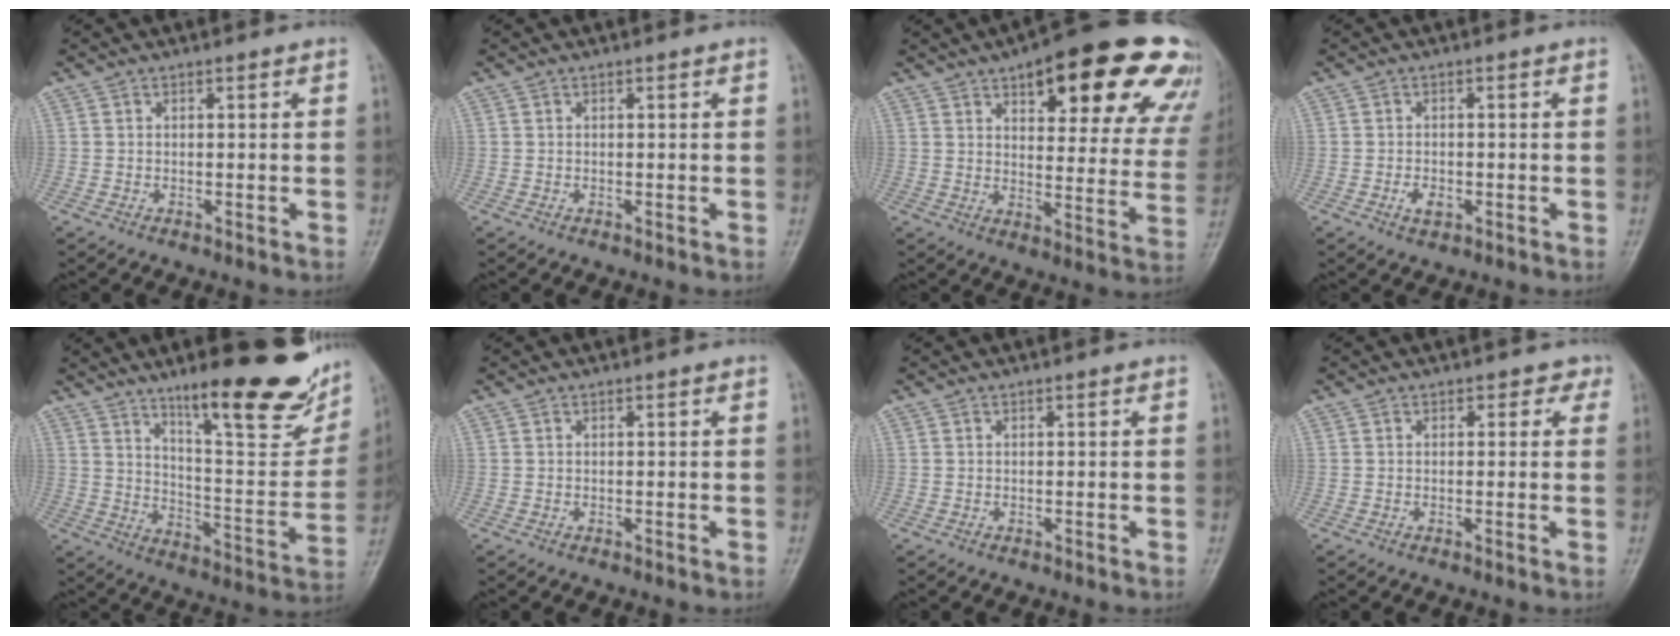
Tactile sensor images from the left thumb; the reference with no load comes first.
{"total": 0.0}
{"total": 25.9, "force": [15.3, 9.4, 18.7], "torque": [-0.203, -0.037, 0.190]}
{"total": 2.4, "force": [-1.0, 1.5, 1.5], "torque": [-0.023, 0.001, -0.015]}
{"total": 23.1, "force": [14.9, 5.9, 16.6], "torque": [-0.192, -0.077, 0.227]}
{"total": 0.0}
{"total": 0.0}
{"total": 1.8, "force": [0.8, 1.5, 0.6], "torque": [0.020, 0.002, -0.002]}